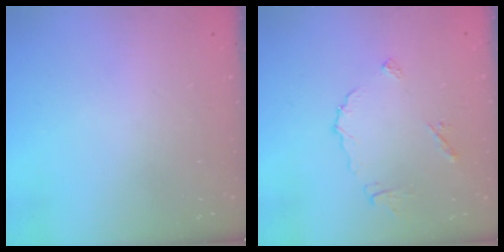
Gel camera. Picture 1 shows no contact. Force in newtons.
{"total": 7.8, "press": 7.8, "slide": 0.4}